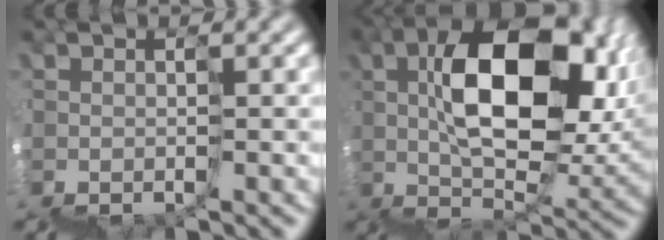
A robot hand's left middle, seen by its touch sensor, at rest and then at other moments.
{"total": 10.5, "force": [4.5, 5.4, 7.8], "torque": [-0.108, 0.035, 0.075]}